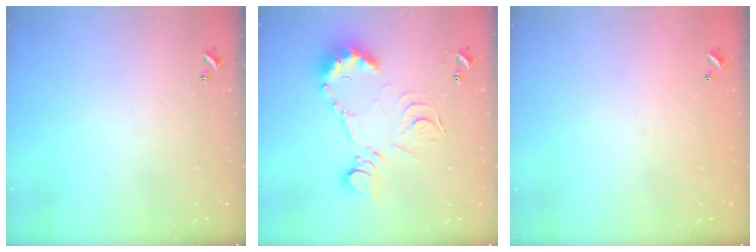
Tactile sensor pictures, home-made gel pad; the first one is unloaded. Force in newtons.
{"total": 13.9, "press": 13.8, "slide": 1.2}
{"total": 2.7, "press": 2.7, "slide": 0.1}